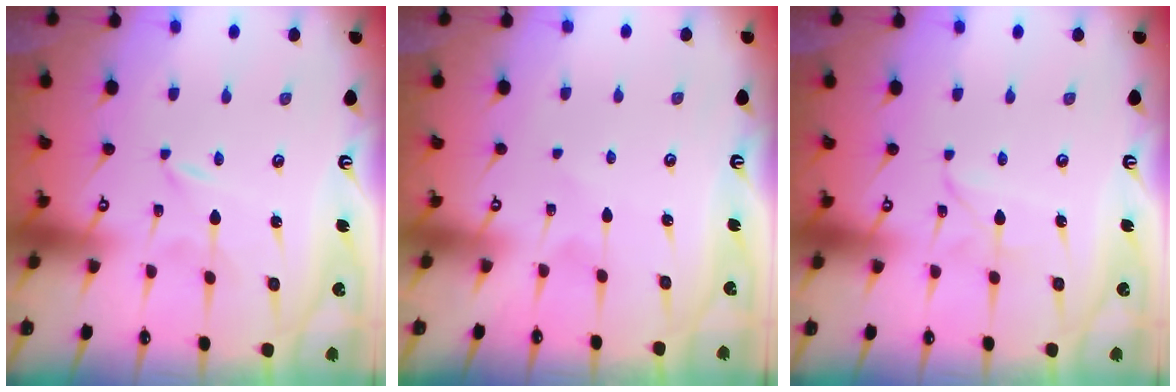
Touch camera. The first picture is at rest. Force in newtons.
{"total": 2.3, "press": 2.3, "slide": 0.1}
{"total": 2.6, "press": 2.6, "slide": 0.2}